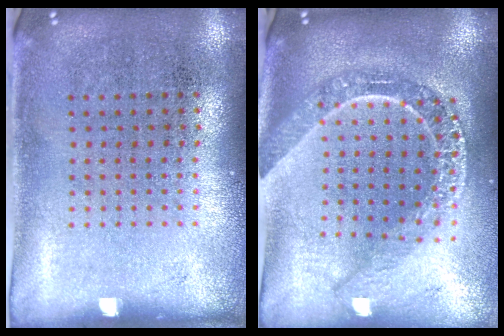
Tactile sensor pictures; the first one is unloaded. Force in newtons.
{"total": 2.3, "press": 2.0, "slide": 1.2}